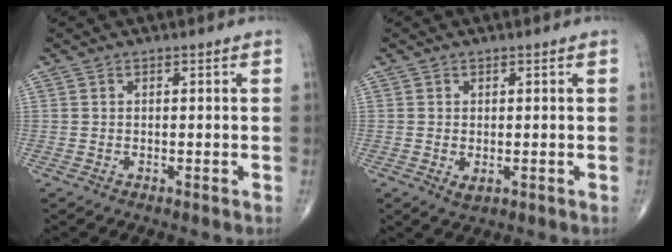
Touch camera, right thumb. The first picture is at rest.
{"total": 1.8, "force": [-0.3, 1.0, 1.4], "torque": [-0.025, -0.004, -0.001]}